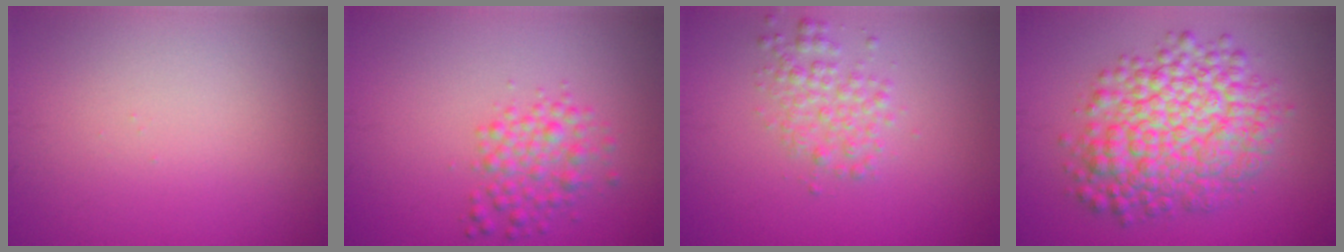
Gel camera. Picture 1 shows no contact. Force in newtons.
{"total": 2.8, "press": 2.8, "slide": 0.0}
{"total": 2.5, "press": 2.5, "slide": 0.0}
{"total": 8.7, "press": 8.7, "slide": 0.2}